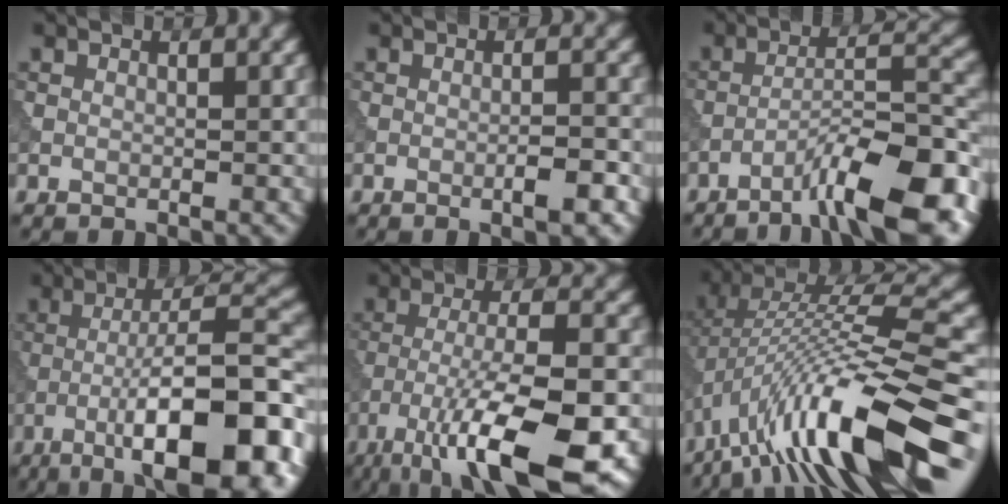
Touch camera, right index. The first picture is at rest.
{"total": 2.4, "force": [-1.0, 0.4, 2.2], "torque": [-0.031, 0.005, -0.016]}
{"total": 10.2, "force": [-6.6, 1.7, 7.6], "torque": [-0.116, 0.019, -0.109]}
{"total": 13.1, "force": [-5.8, 2.9, 11.4], "torque": [-0.165, 0.015, -0.086]}
{"total": 12.7, "force": [-6.8, 3.6, 10.1], "torque": [-0.179, -0.006, -0.119]}
{"total": 13.7, "force": [-5.5, 3.7, 12.0], "torque": [-0.213, 0.022, -0.087]}